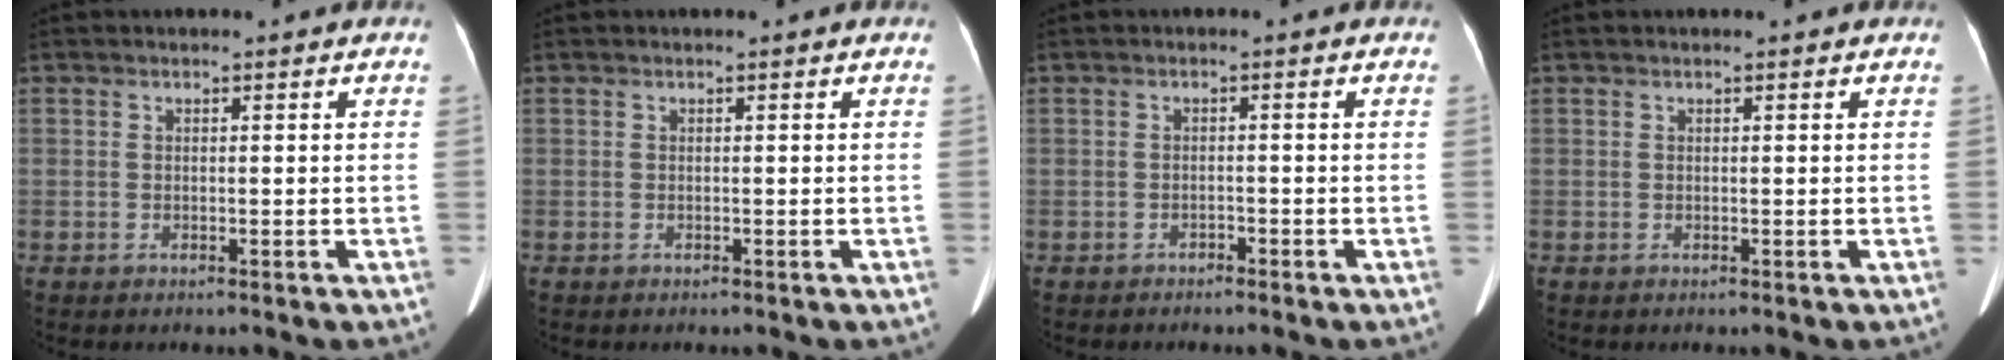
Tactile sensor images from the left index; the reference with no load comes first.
{"total": 0.0}
{"total": 1.0, "force": [-0.9, 0.3, 0.2], "torque": [-0.005, 0.001, -0.014]}
{"total": 0.0}